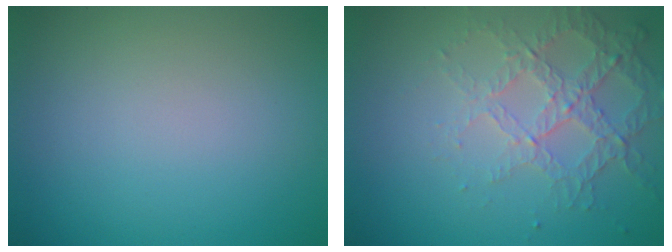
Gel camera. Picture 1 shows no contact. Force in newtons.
{"total": 4.3, "press": 3.0, "slide": 3.0}